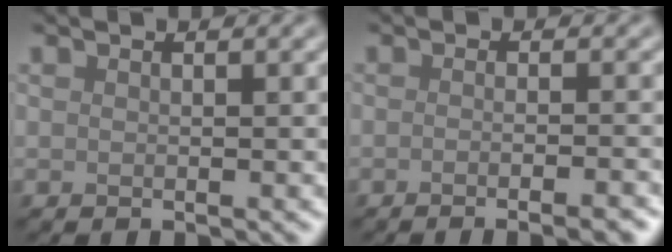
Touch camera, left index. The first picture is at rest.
{"total": 4.5, "force": [-2.3, 1.4, 3.5], "torque": [-0.023, 0.005, -0.031]}